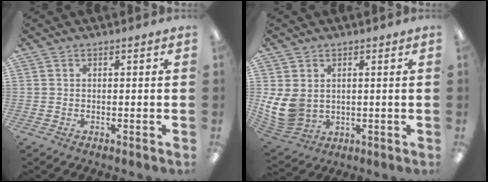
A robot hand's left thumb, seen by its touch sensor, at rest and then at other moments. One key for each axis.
{"total": 10.2, "fx": 1.4, "fy": 8.6, "fz": 5.3, "tx": -0.126, "ty": -0.007, "tz": 0.030}